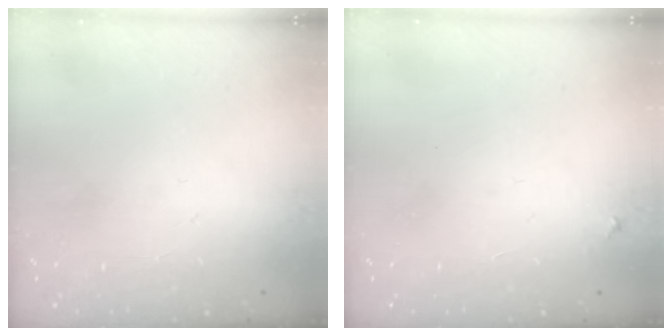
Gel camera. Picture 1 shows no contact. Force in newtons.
{"total": 3.3, "press": 3.2, "slide": 0.3}